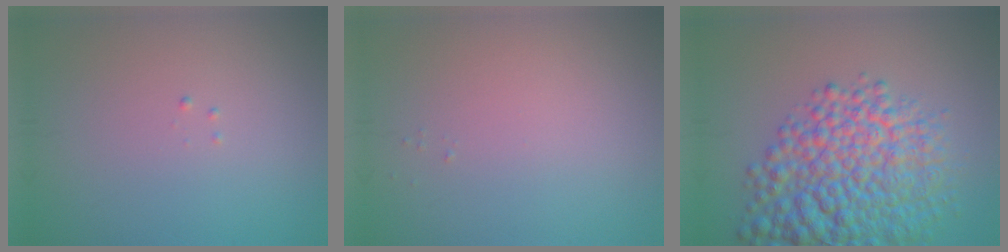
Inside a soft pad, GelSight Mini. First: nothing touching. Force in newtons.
{"total": 0.0}
{"total": 9.9, "press": 9.8, "slide": 0.3}